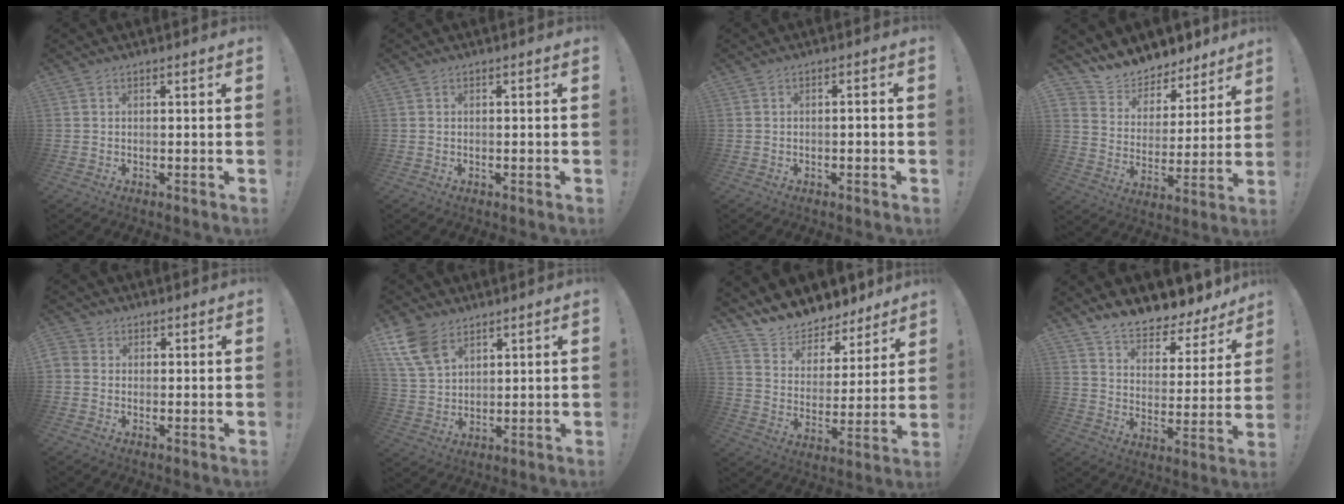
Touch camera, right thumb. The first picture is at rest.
{"total": 0.0}
{"total": 1.6, "force": [-0.9, 0.3, 1.3], "torque": [-0.025, 0.007, -0.016]}
{"total": 8.9, "force": [8.1, 3.9, 0.2], "torque": [-0.016, -0.080, 0.149]}
{"total": 2.4, "force": [0.1, 2.2, 1.1], "torque": [-0.019, 0.006, 0.004]}
{"total": 10.7, "force": [6.7, 6.3, 5.4], "torque": [-0.114, -0.023, 0.133]}
{"total": 10.5, "force": [9.9, 3.6, 0.9], "torque": [-0.034, -0.094, 0.179]}
{"total": 9.2, "force": [8.6, 2.5, 2.0], "torque": [-0.046, -0.079, 0.154]}